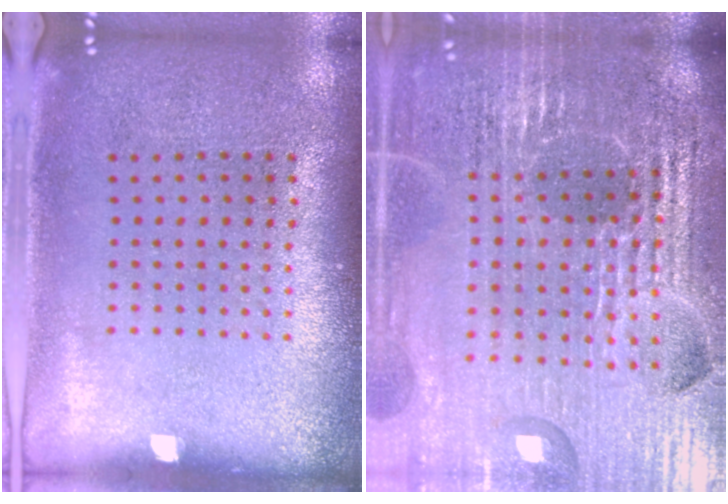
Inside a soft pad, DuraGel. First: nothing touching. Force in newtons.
{"total": 6.3, "press": 5.6, "slide": 2.8}